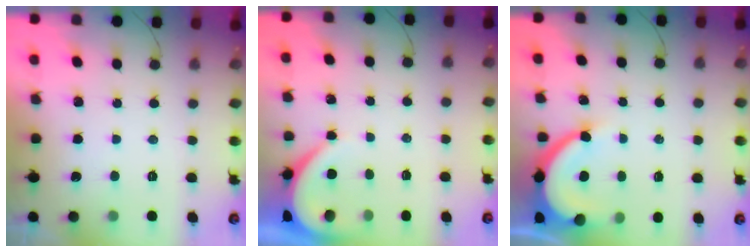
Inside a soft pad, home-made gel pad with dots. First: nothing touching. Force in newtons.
{"total": 4.2, "press": 4.2, "slide": 0.5}
{"total": 9.4, "press": 9.3, "slide": 1.0}